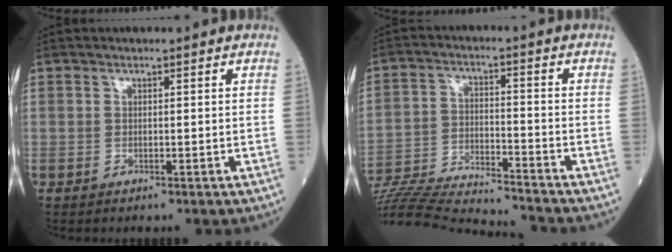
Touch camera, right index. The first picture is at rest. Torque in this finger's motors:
{"motor_torque": [-2.11, -0.03, -1.05, -0.21]}